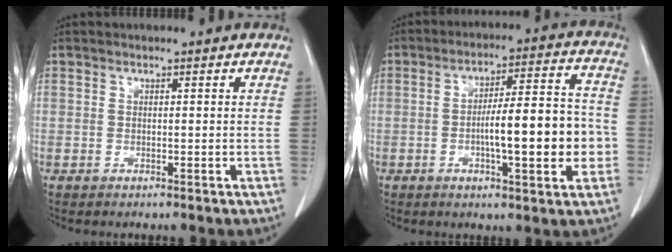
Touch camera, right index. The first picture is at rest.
{"total": 13.0, "force": [-2.4, 2.4, 12.6], "torque": [-0.194, 0.020, -0.035]}